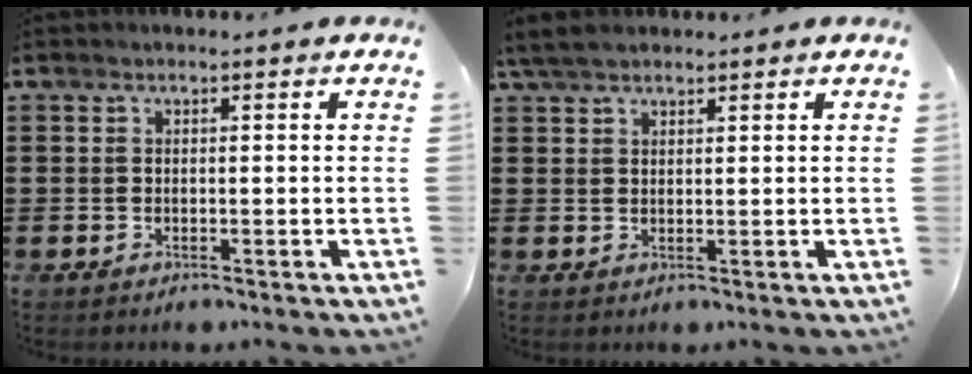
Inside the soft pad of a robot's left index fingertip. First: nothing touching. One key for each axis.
{"total": 3.6, "fx": 2.9, "fy": 1.1, "fz": 1.8, "tx": -0.043, "ty": 0.003, "tz": 0.055}